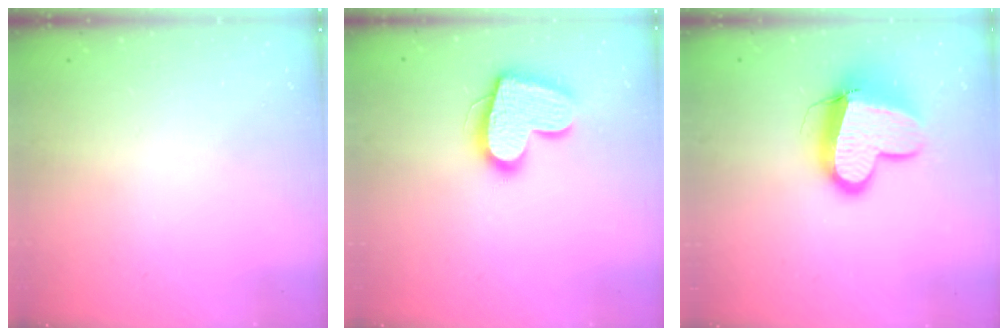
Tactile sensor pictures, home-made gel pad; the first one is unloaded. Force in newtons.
{"total": 15.8, "press": 15.7, "slide": 1.4}
{"total": 13.6, "press": 13.5, "slide": 1.7}